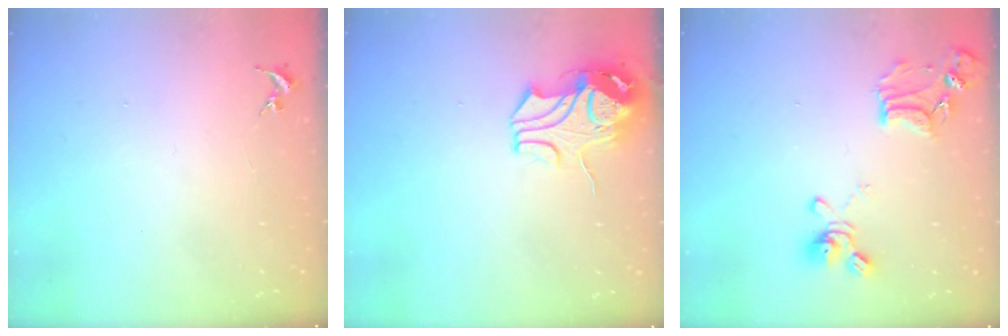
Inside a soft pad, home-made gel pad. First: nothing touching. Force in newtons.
{"total": 10.5, "press": 10.4, "slide": 1.1}
{"total": 14.6, "press": 14.6, "slide": 1.4}